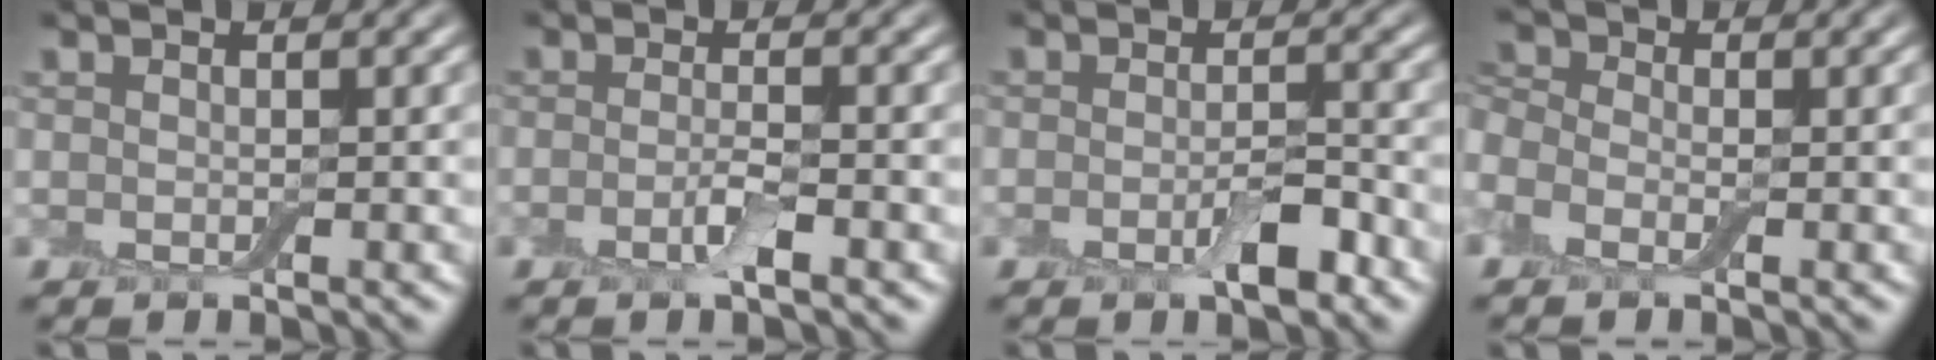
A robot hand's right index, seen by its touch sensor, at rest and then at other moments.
{"total": 2.0, "force": [-0.9, 0.3, 1.7], "torque": [-0.034, -0.001, -0.022]}
{"total": 2.9, "force": [-1.4, 1.0, 2.3], "torque": [-0.037, 0.002, -0.027]}
{"total": 2.5, "force": [-0.7, 1.7, 1.7], "torque": [-0.046, 0.004, -0.034]}